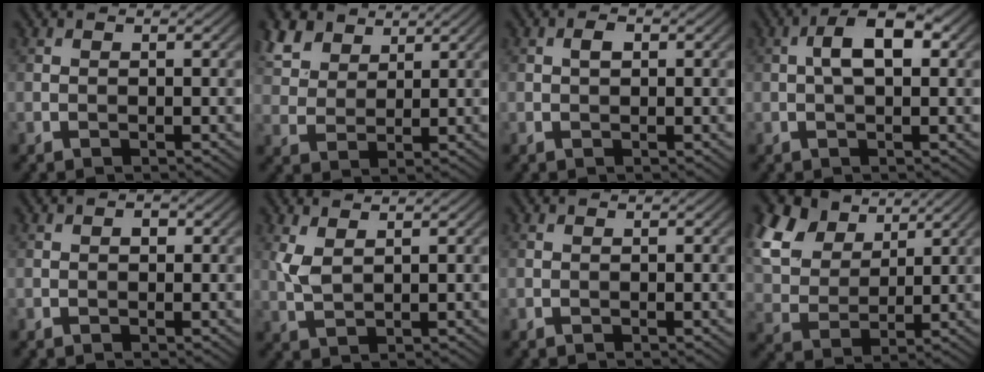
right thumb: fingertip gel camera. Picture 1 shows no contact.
{"total": 7.2, "force": [4.6, 4.2, 3.5], "torque": [-0.102, 0.013, 0.093]}
{"total": 1.2, "force": [0.3, 0.7, 1.0], "torque": [-0.017, 0.005, 0.003]}
{"total": 4.9, "force": [0.7, 2.1, 4.4], "torque": [-0.077, 0.011, 0.006]}
{"total": 0.9, "force": [0.1, 0.7, 0.6], "torque": [-0.005, -0.002, -0.002]}
{"total": 2.8, "force": [1.4, 1.0, 2.2], "torque": [-0.065, -0.001, 0.034]}
{"total": 0.0}
{"total": 12.9, "force": [7.1, 7.9, 7.3], "torque": [-0.222, 0.030, 0.138]}